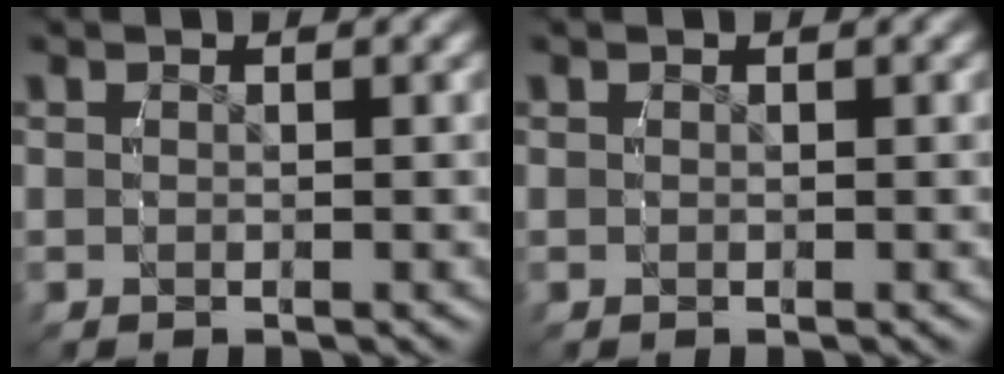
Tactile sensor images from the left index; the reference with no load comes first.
{"total": 0.0}